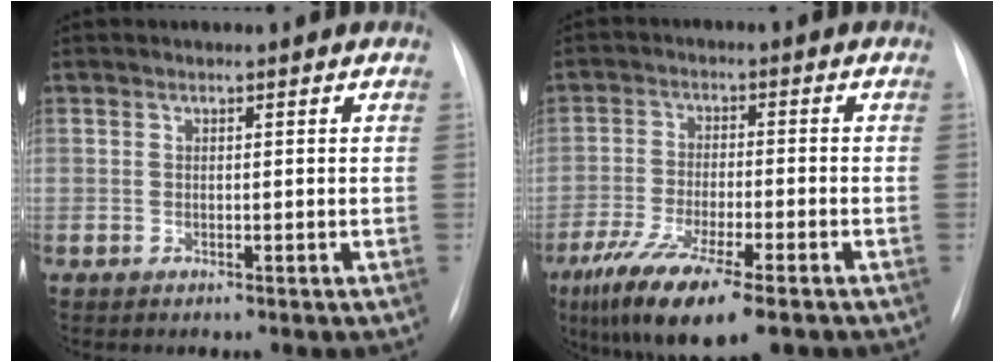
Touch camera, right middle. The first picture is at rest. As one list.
[{"total": 12.8, "force": [-8.1, 2.5, 9.6], "torque": [-0.175, -0.033, -0.135]}]